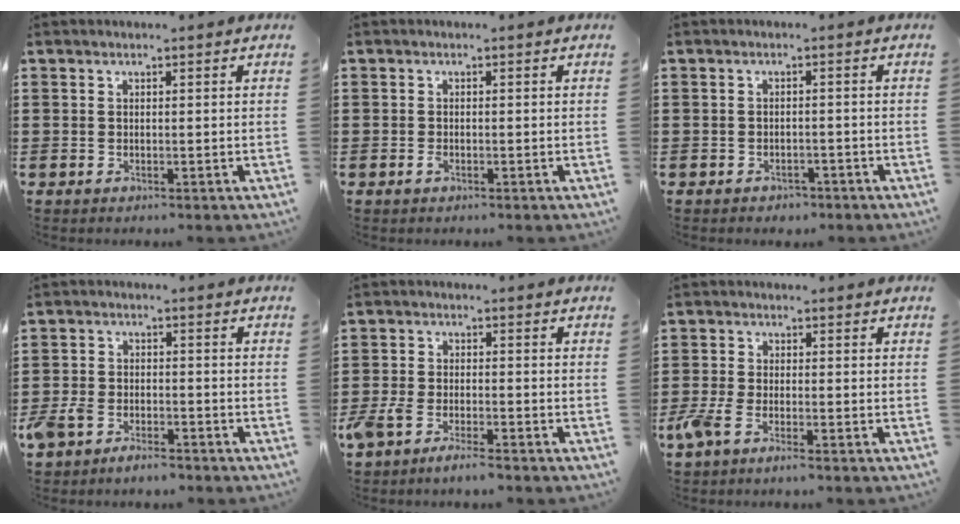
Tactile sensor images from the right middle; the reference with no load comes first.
{"total": 0.9, "force": [-0.5, 0.4, 0.6], "torque": [-0.015, -0.005, -0.008]}
{"total": 1.2, "force": [-1.2, 0.3, 0.0], "torque": [-0.005, 0.002, -0.026]}
{"total": 4.5, "force": [-3.9, 1.5, 1.7], "torque": [-0.058, -0.002, -0.085]}
{"total": 4.2, "force": [-3.5, 0.8, 2.3], "torque": [-0.066, -0.009, -0.074]}
{"total": 3.4, "force": [-2.1, 0.8, 2.5], "torque": [-0.070, -0.007, -0.046]}